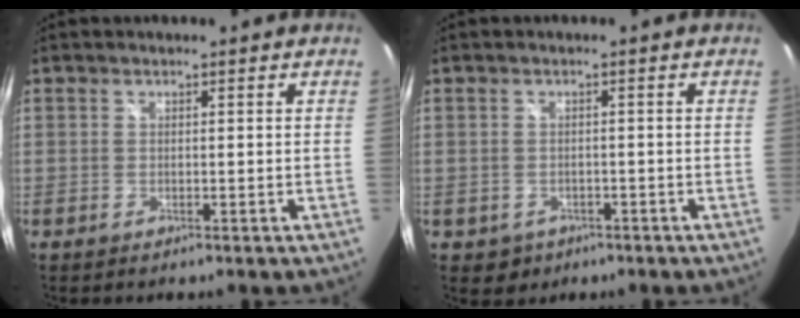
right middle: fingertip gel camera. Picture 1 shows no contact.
{"total": 3.4, "force": [-1.4, 3.0, 1.0], "torque": [-0.031, -0.002, -0.011]}